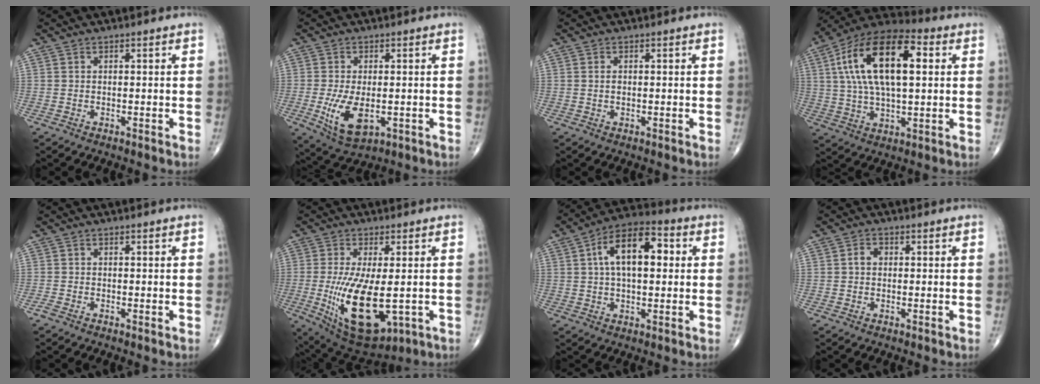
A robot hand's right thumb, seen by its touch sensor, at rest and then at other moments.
{"total": 8.9, "force": [-1.7, 4.6, 7.4], "torque": [-0.140, -0.016, -0.019]}
{"total": 0.9, "force": [0.1, 0.5, 0.7], "torque": [-0.011, 0.000, 0.001]}
{"total": 20.8, "force": [4.7, 9.6, 17.8], "torque": [-0.315, 0.020, 0.070]}
{"total": 1.2, "force": [-0.7, 0.4, 0.9], "torque": [-0.022, -0.004, -0.018]}
{"total": 16.4, "force": [-2.7, 6.8, 14.7], "torque": [-0.270, -0.026, -0.020]}
{"total": 14.1, "force": [2.8, 7.2, 11.8], "torque": [-0.185, 0.026, 0.038]}
{"total": 1.9, "force": [0.1, 1.4, 1.2], "torque": [-0.016, 0.008, -0.002]}